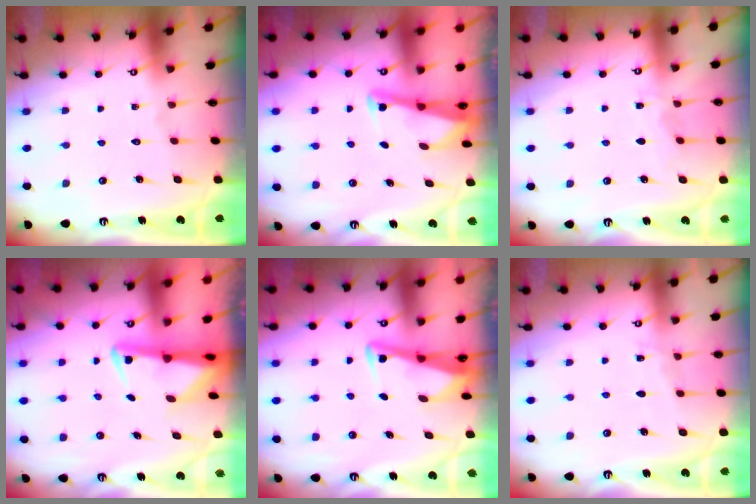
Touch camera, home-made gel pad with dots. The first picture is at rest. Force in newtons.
{"total": 2.5, "press": 2.5, "slide": 0.1}
{"total": 3.6, "press": 3.5, "slide": 0.6}
{"total": 3.3, "press": 3.3, "slide": 0.7}
{"total": 3.4, "press": 3.4, "slide": 0.3}
{"total": 2.8, "press": 2.8, "slide": 0.4}